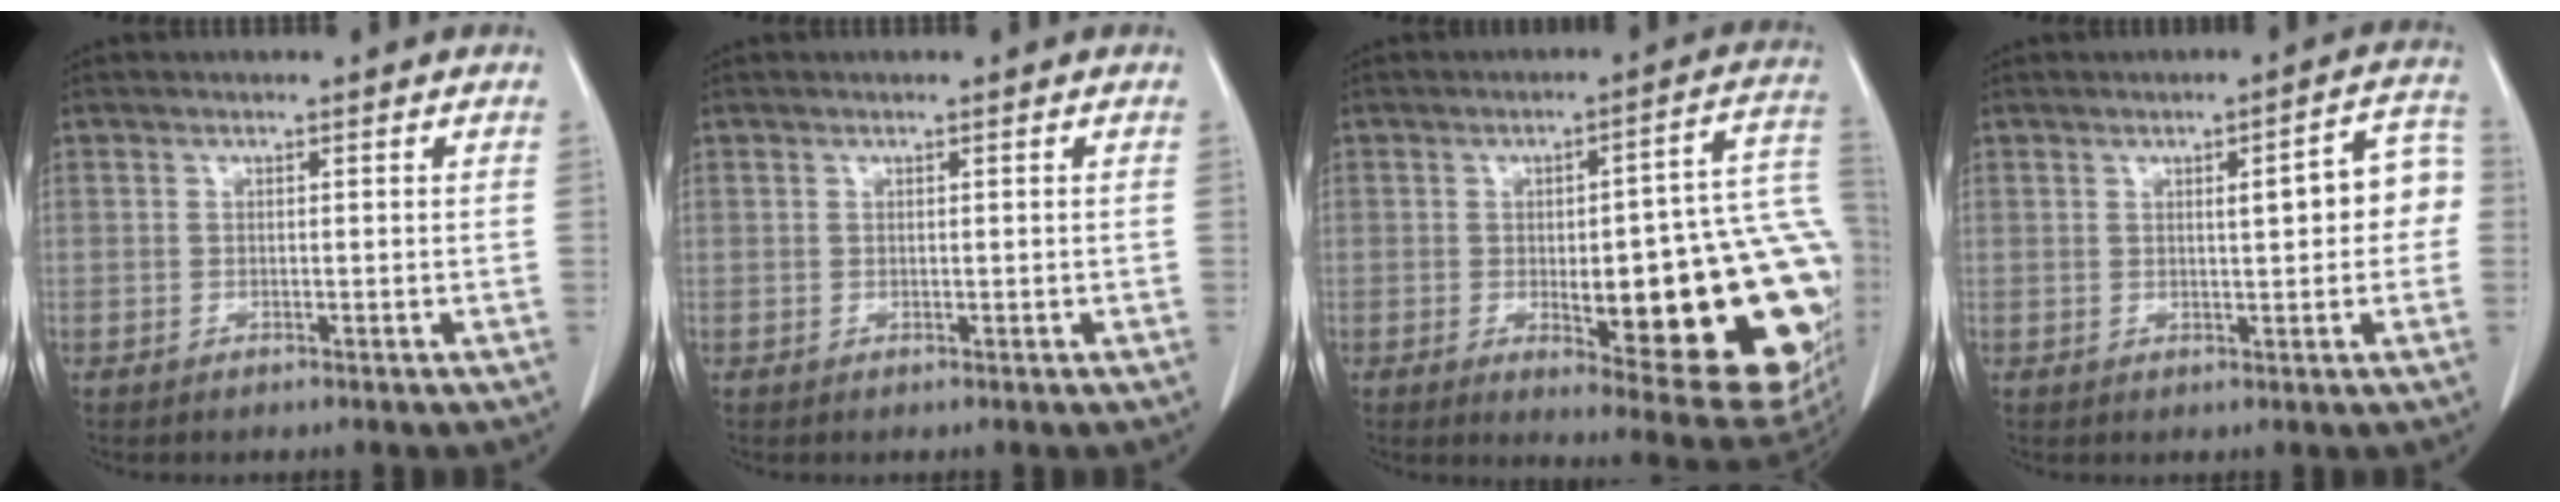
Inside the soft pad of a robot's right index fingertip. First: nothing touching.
{"total": 0.0}
{"total": 25.8, "force": [-4.2, 5.9, 24.7], "torque": [-0.215, 0.018, -0.035]}
{"total": 7.1, "force": [0.7, 1.8, 6.9], "torque": [-0.085, 0.027, 0.008]}